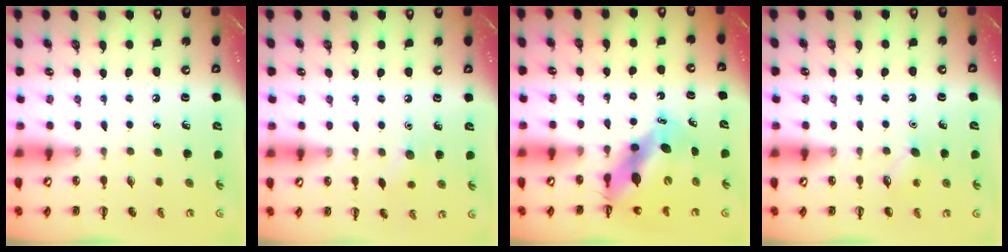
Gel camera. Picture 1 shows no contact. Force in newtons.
{"total": 5.9, "press": 5.7, "slide": 1.4}
{"total": 11.1, "press": 10.6, "slide": 3.0}
{"total": 5.9, "press": 5.7, "slide": 1.3}